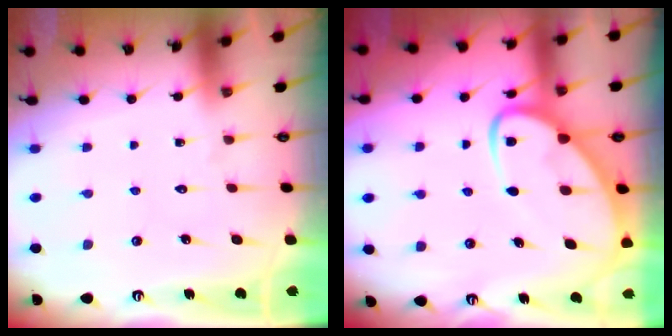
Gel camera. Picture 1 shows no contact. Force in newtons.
{"total": 9.1, "press": 9.1, "slide": 0.9}